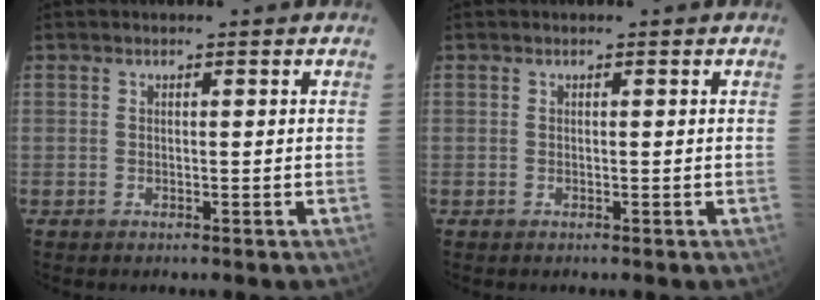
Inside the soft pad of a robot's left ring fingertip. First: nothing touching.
{"total": 0.0}